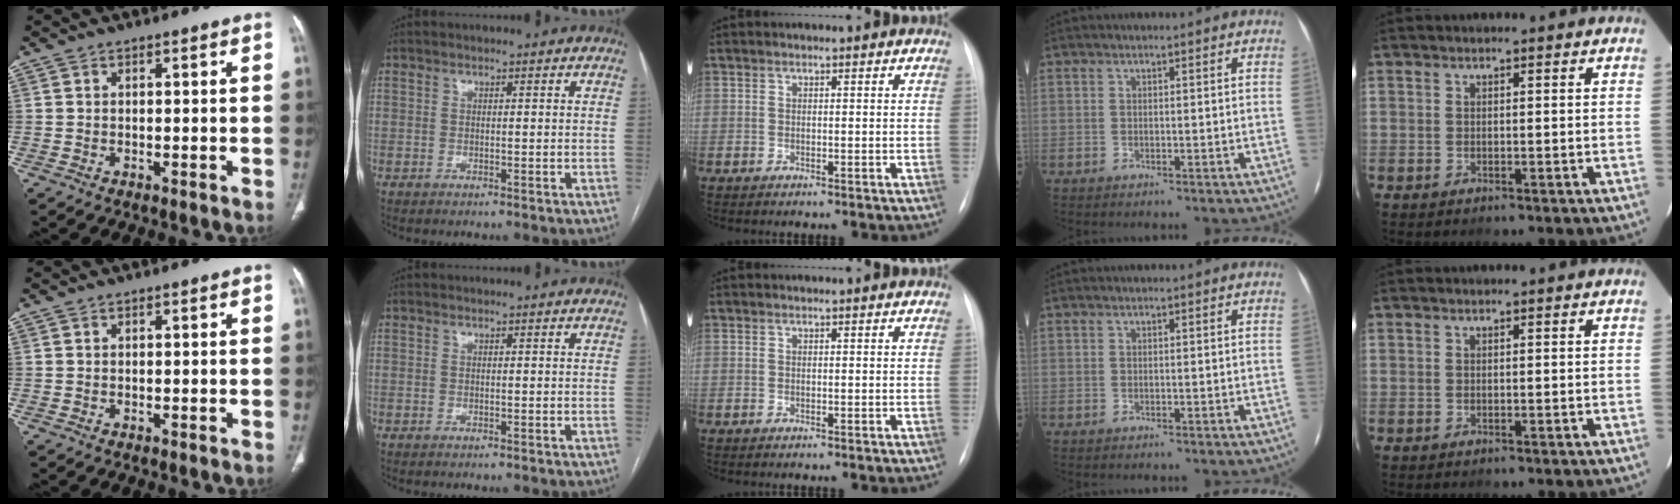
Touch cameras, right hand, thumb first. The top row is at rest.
{}